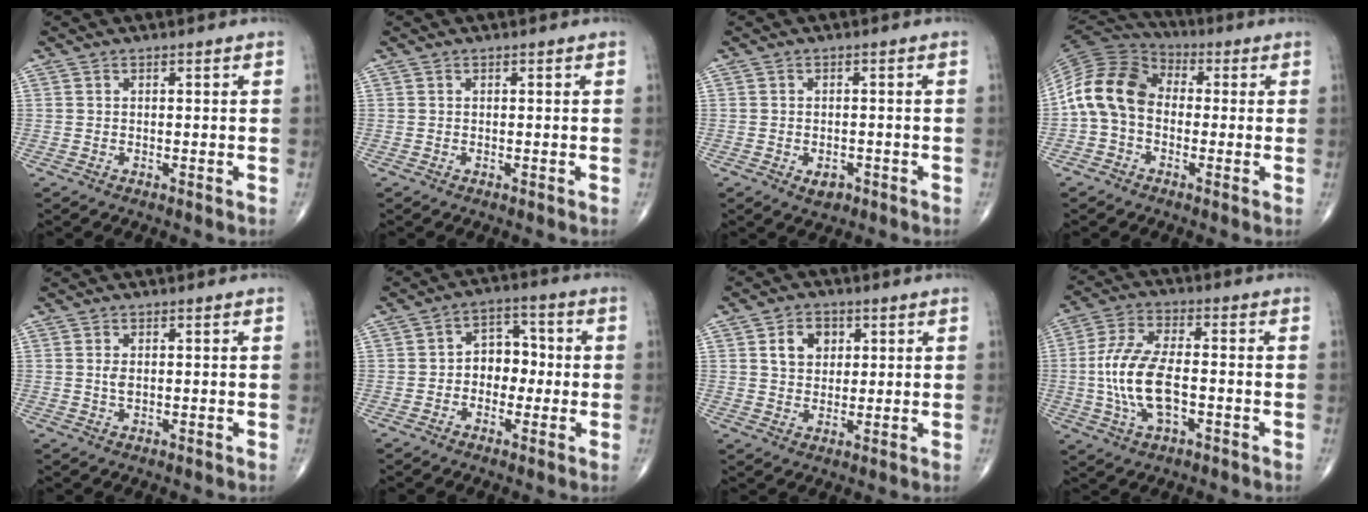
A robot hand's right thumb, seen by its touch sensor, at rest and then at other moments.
{"total": 0.0}
{"total": 2.7, "force": [-1.3, 1.8, 1.5], "torque": [-0.015, 0.003, -0.013]}
{"total": 12.5, "force": [-0.9, 9.3, 8.3], "torque": [-0.157, 0.033, -0.034]}
{"total": 1.5, "force": [0.2, 0.8, 1.3], "torque": [-0.025, -0.002, 0.006]}
{"total": 7.0, "force": [-0.6, 5.3, 4.6], "torque": [-0.031, 0.026, -0.022]}
{"total": 6.0, "force": [2.0, 4.7, 3.2], "torque": [-0.029, -0.006, 0.033]}
{"total": 12.7, "force": [-1.9, 6.0, 11.0], "torque": [-0.232, 0.017, -0.037]}